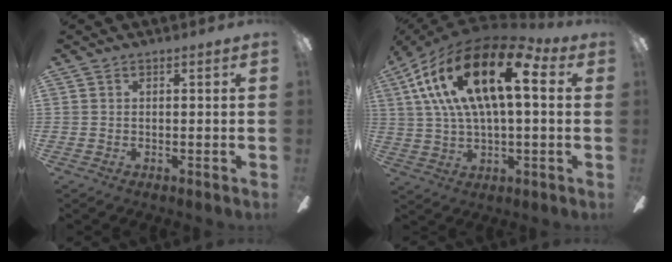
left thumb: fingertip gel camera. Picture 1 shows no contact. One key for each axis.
{"total": 24.5, "fx": 9.3, "fy": 10.8, "fz": 20.0, "tx": -0.377, "ty": -0.026, "tz": 0.151}